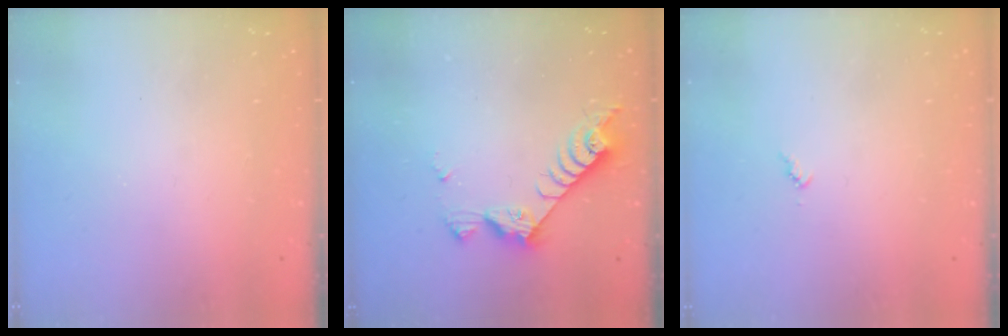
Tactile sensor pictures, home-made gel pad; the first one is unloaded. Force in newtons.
{"total": 7.9, "press": 7.9, "slide": 0.7}
{"total": 3.4, "press": 3.4, "slide": 0.2}